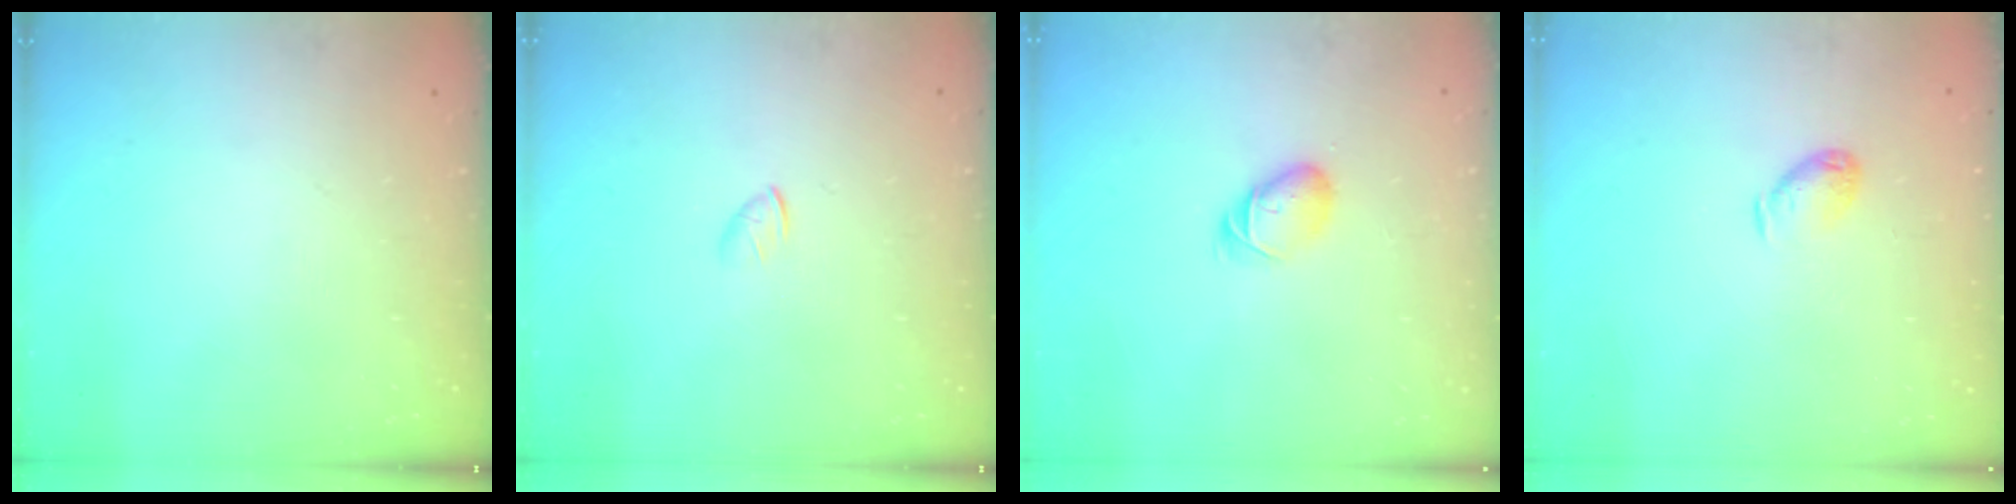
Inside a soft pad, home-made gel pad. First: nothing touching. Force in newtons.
{"total": 1.3, "press": 1.2, "slide": 0.4}
{"total": 5.6, "press": 5.6, "slide": 0.9}
{"total": 5.8, "press": 5.8, "slide": 0.4}